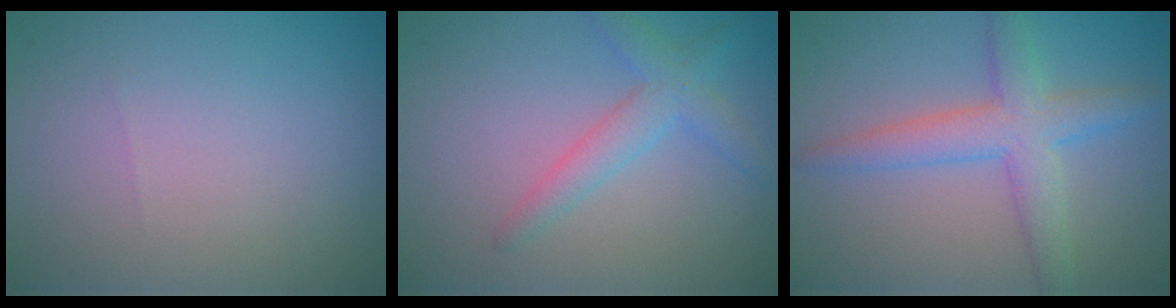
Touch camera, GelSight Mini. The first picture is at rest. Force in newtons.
{"total": 2.7, "press": 2.7, "slide": 0.1}
{"total": 4.5, "press": 4.5, "slide": 0.1}